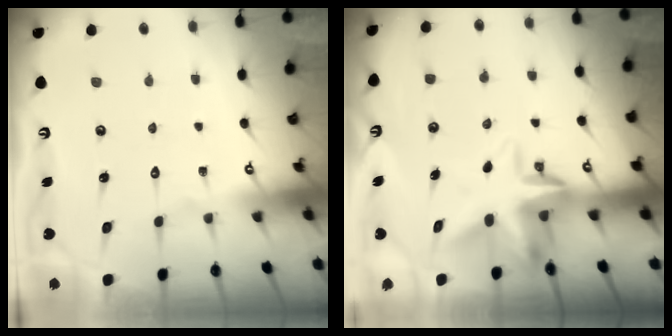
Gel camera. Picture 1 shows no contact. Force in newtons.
{"total": 6.0, "press": 5.9, "slide": 1.0}